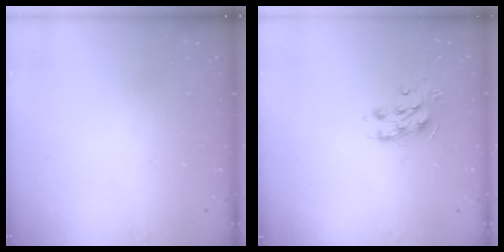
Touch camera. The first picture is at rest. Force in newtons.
{"total": 8.4, "press": 8.4, "slide": 0.2}